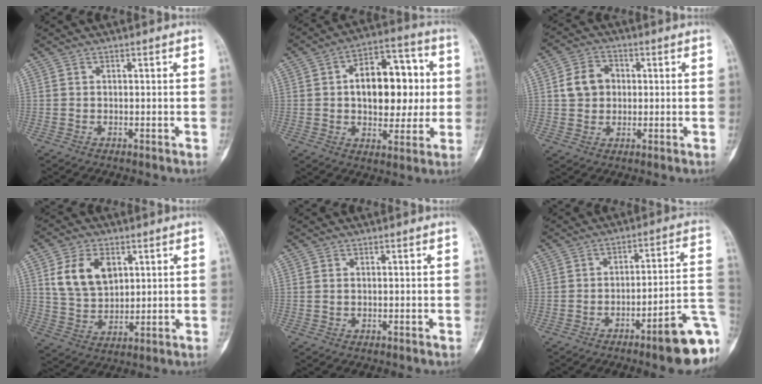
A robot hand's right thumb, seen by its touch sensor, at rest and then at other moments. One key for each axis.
{"total": 17.3, "fx": 1.7, "fy": 10.5, "fz": 13.7, "tx": -0.156, "ty": 0.022, "tz": 0.024}
{"total": 6.7, "fx": 0.8, "fy": 5.5, "fz": 3.7, "tx": -0.049, "ty": 0.010, "tz": 0.011}
{"total": 10.5, "fx": 3.7, "fy": 7.0, "fz": 6.9, "tx": -0.106, "ty": -0.014, "tz": 0.077}
{"total": 0.5, "fx": 0.2, "fy": 0.3, "fz": 0.4, "tx": -0.011, "ty": 0.004, "tz": 0.004}
{"total": 14.9, "fx": -6.5, "fy": 2.5, "fz": 13.2, "tx": -0.128, "ty": 0.046, "tz": -0.086}